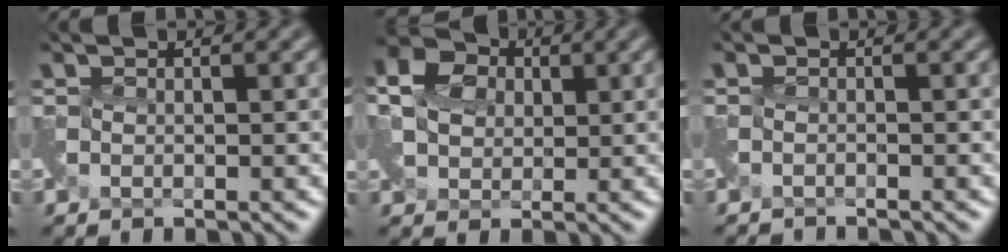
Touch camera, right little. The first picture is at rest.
{"total": 4.4, "force": [1.5, 3.6, 2.1], "torque": [-0.063, 0.018, 0.022]}
{"total": 1.8, "force": [-1.8, -0.4, -0.4], "torque": [0.007, -0.018, -0.039]}